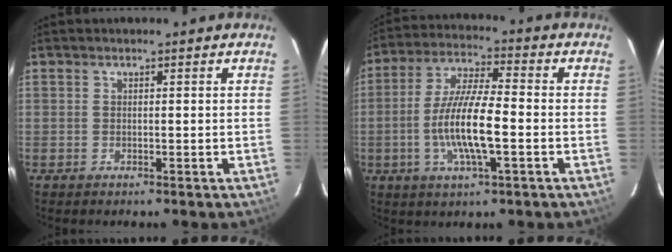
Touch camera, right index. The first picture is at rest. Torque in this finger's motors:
{"motor_torque": [1.48, -0.65, 1.01, 0.21]}